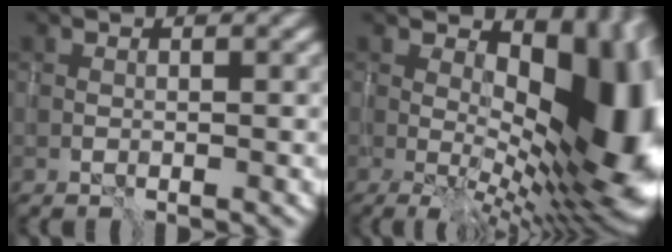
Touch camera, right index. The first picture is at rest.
{"total": 16.8, "force": [2.1, 8.8, 14.2], "torque": [-0.168, -0.006, 0.051]}